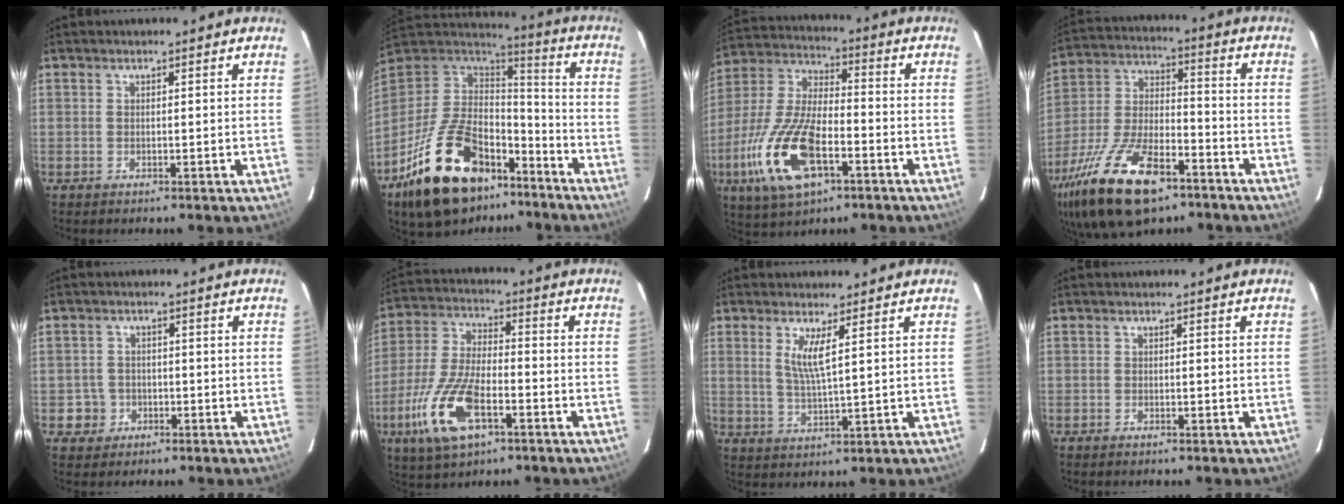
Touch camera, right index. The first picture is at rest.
{"total": 26.9, "force": [-16.4, 14.2, 15.8], "torque": [-0.319, 0.004, -0.253]}
{"total": 18.8, "force": [-7.7, 8.1, 15.1], "torque": [-0.337, -0.019, -0.144]}
{"total": 22.7, "force": [-14.0, 9.6, 15.0], "torque": [-0.311, -0.023, -0.243]}
{"total": 3.7, "force": [-1.2, 3.5, 0.0], "torque": [-0.002, 0.019, -0.018]}
{"total": 15.2, "force": [-7.0, 6.2, 11.9], "torque": [-0.266, -0.014, -0.134]}
{"total": 4.4, "force": [1.9, -0.1, 4.0], "torque": [-0.080, -0.010, 0.036]}
{"total": 0.5, "force": [-0.5, 0.1, 0.2], "torque": [-0.004, -0.002, -0.010]}